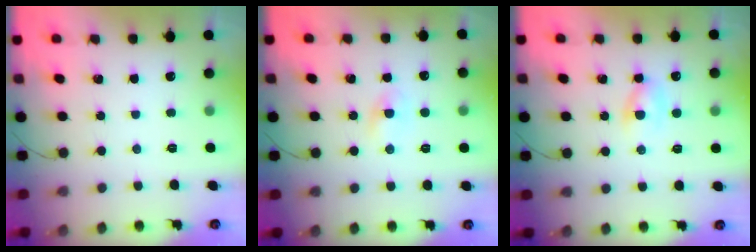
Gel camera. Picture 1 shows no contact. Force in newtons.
{"total": 1.8, "press": 1.5, "slide": 0.9}
{"total": 2.5, "press": 2.2, "slide": 1.1}